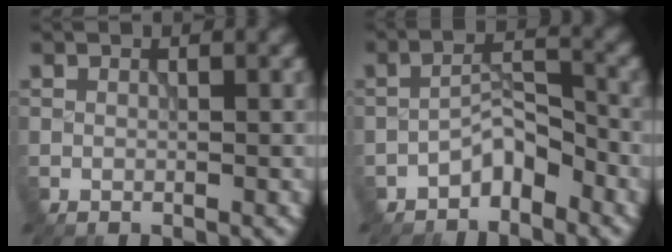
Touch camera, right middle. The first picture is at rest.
{"total": 2.9, "force": [-2.2, 1.1, 1.5], "torque": [-0.018, 0.019, -0.044]}